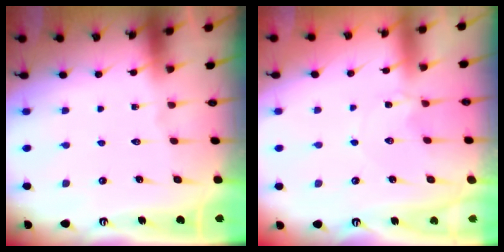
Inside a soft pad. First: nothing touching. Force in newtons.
{"total": 1.8, "press": 1.8, "slide": 0.3}